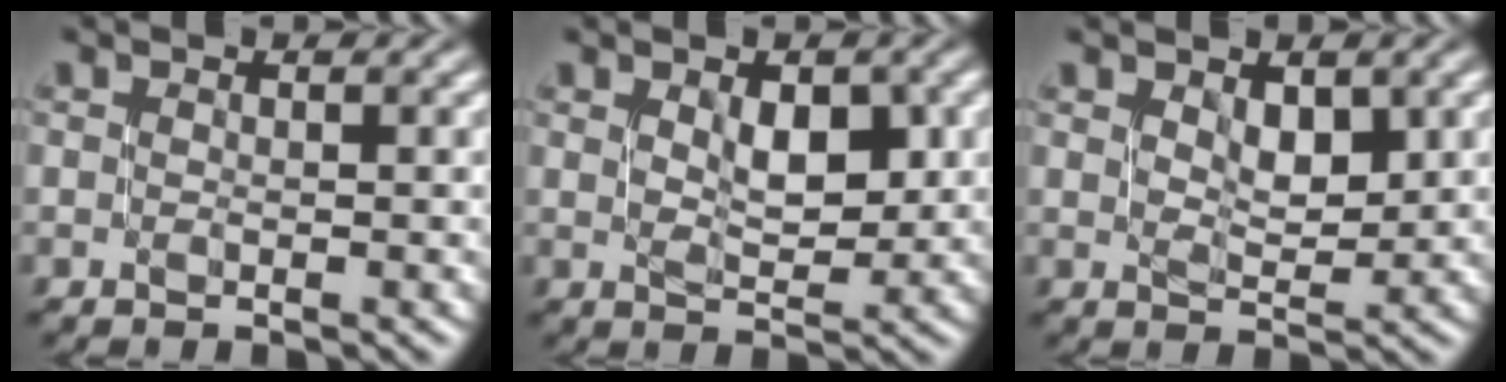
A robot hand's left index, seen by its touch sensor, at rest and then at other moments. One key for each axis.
{"total": 3.4, "fx": 0.9, "fy": 1.9, "fz": 2.7, "tx": -0.042, "ty": -0.003, "tz": 0.018}
{"total": 2.3, "fx": 1.0, "fy": 1.4, "fz": 1.6, "tx": -0.031, "ty": -0.005, "tz": 0.022}